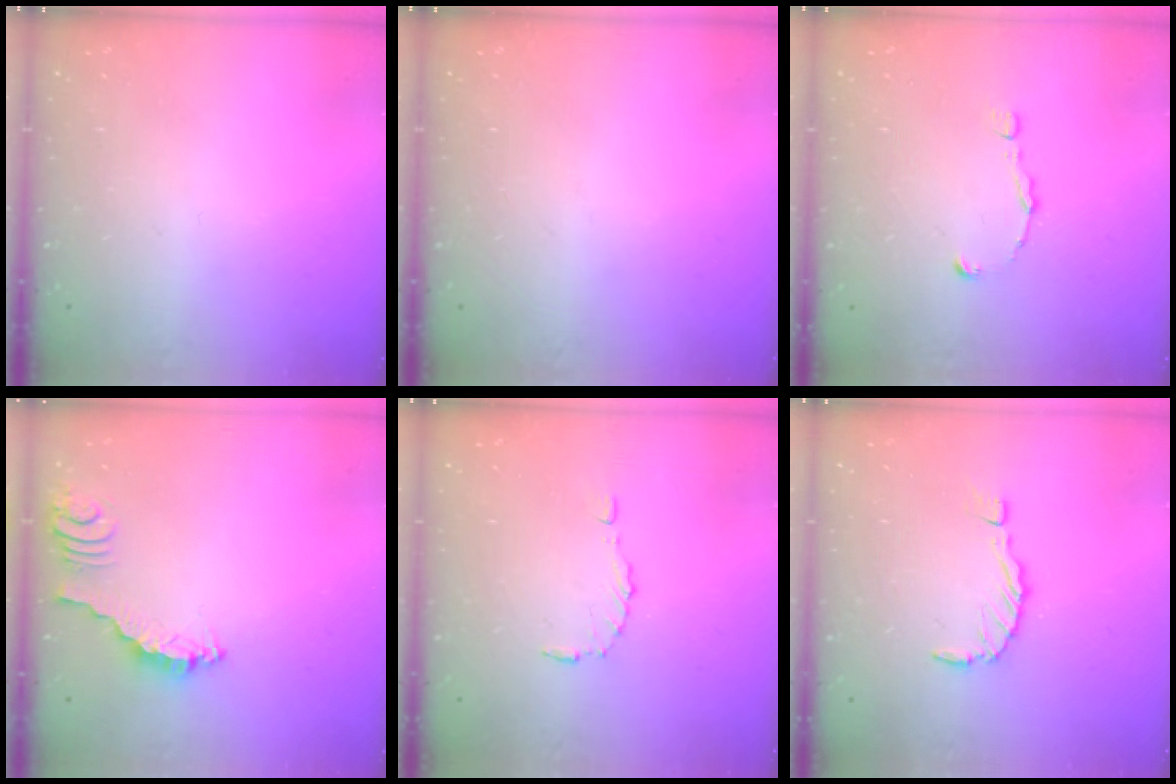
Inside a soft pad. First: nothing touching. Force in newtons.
{"total": 0.0}
{"total": 1.2, "press": 1.2, "slide": 0.1}
{"total": 2.3, "press": 2.3, "slide": 0.1}
{"total": 2.8, "press": 2.8, "slide": 0.4}
{"total": 0.0}